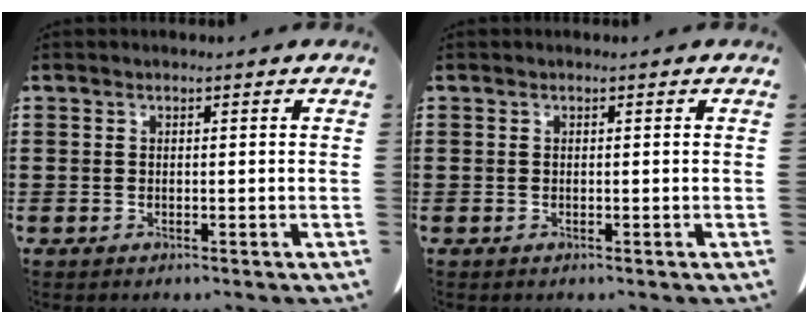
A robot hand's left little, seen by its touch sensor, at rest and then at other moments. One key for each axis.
{"total": 0.0}